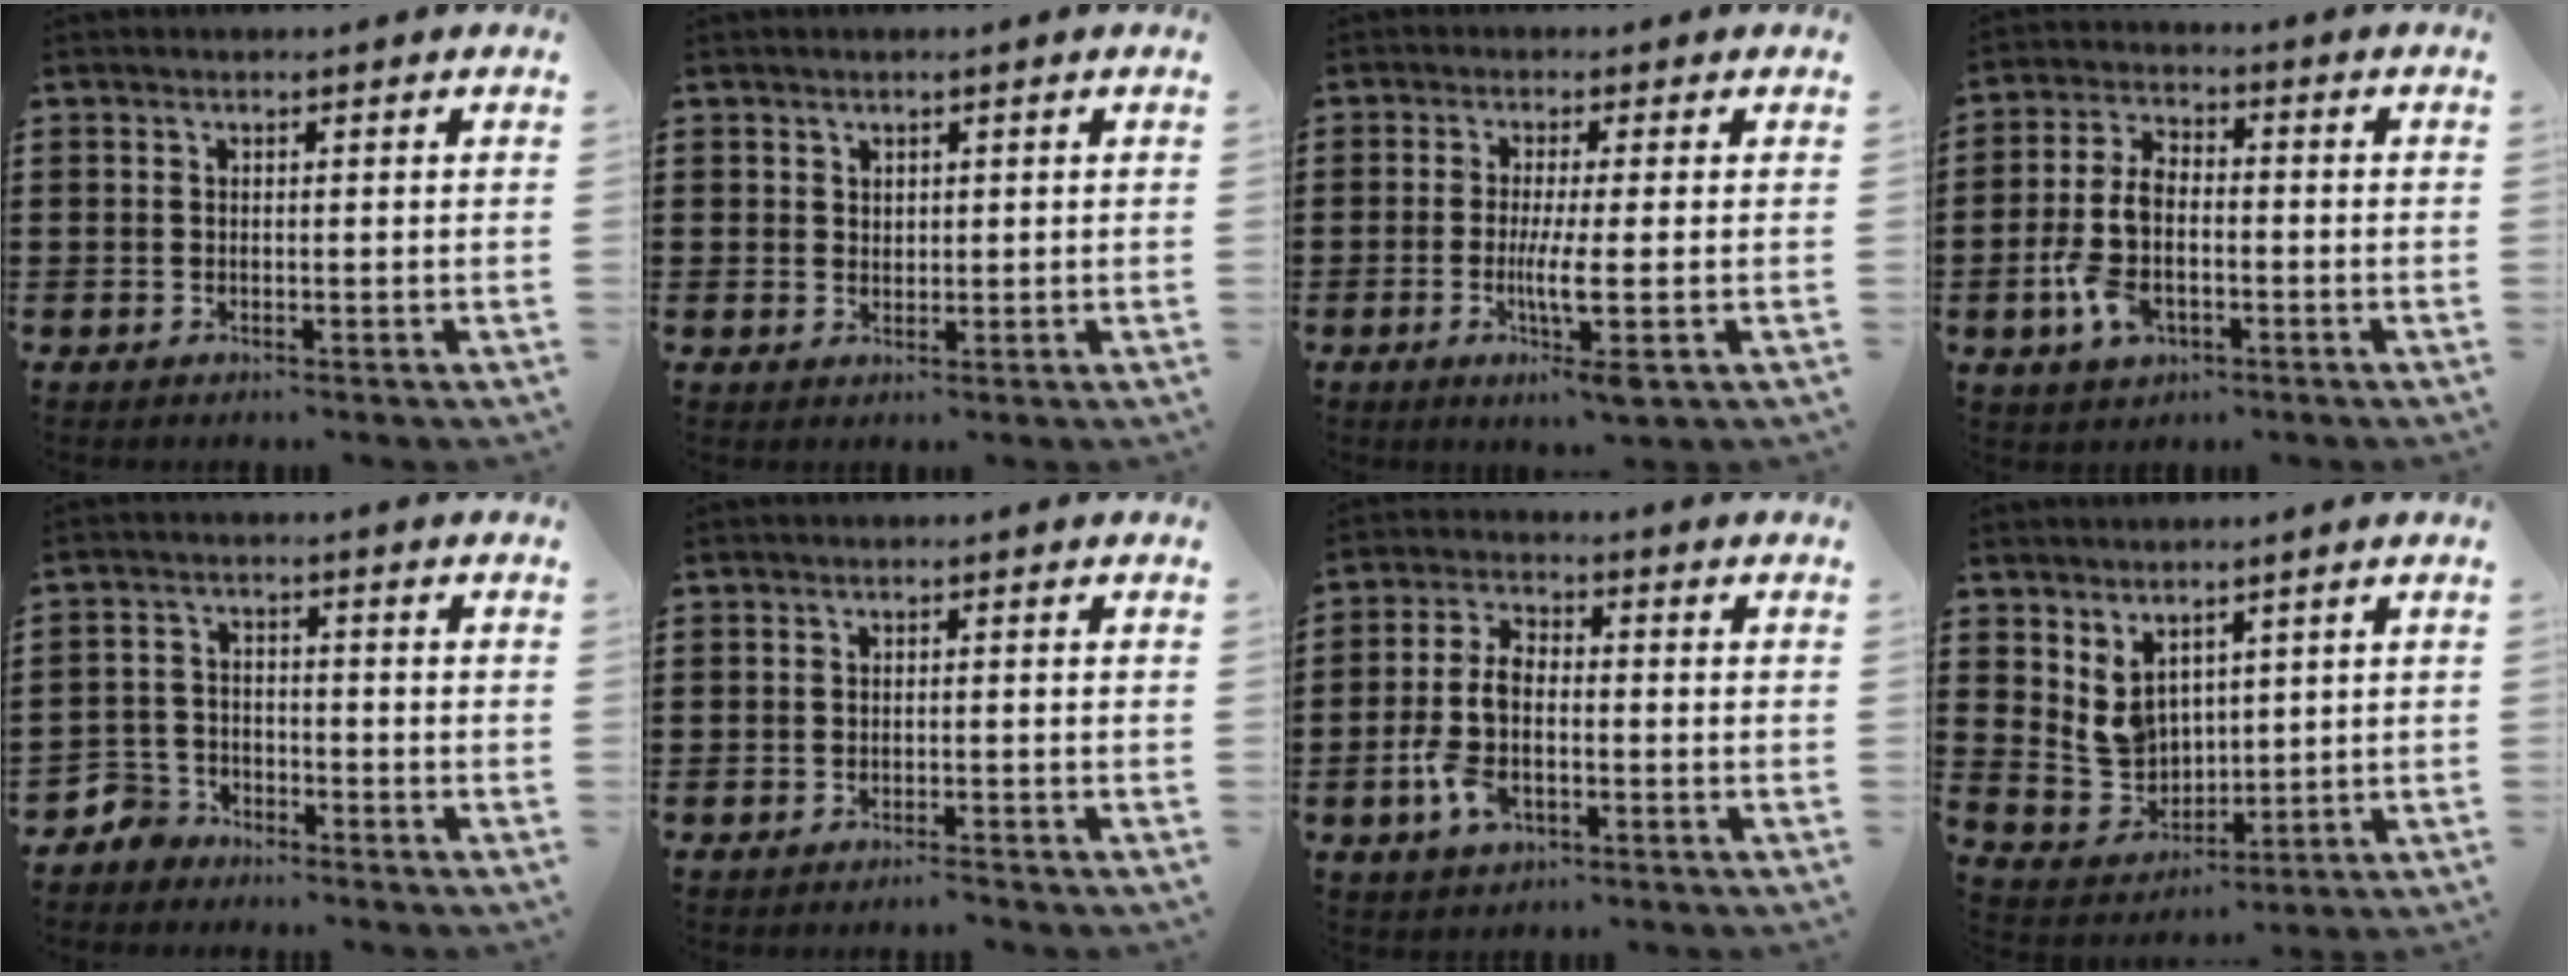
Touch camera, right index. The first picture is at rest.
{"total": 1.4, "force": [1.0, 0.9, 0.2], "torque": [-0.006, 0.003, 0.020]}
{"total": 6.2, "force": [-1.4, 0.1, 6.0], "torque": [-0.125, -0.024, -0.030]}
{"total": 7.8, "force": [-2.0, 4.4, 6.1], "torque": [-0.148, 0.002, -0.044]}
{"total": 4.2, "force": [-3.8, 1.8, 0.2], "torque": [-0.028, 0.001, -0.085]}
{"total": 1.1, "force": [-1.0, 0.0, 0.4], "torque": [-0.009, 0.000, -0.020]}
{"total": 7.3, "force": [-1.8, 4.1, 5.7], "torque": [-0.137, 0.005, -0.040]}
{"total": 6.0, "force": [3.3, 4.3, 2.6], "torque": [-0.075, -0.002, 0.064]}